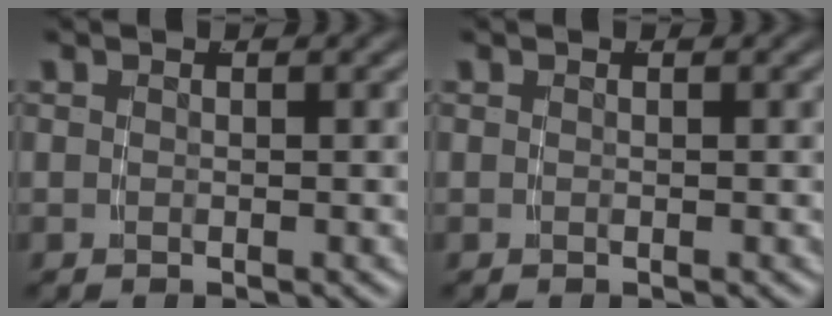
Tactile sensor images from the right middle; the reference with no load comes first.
{"total": 0.0}